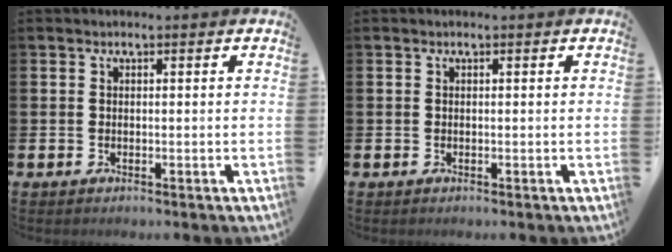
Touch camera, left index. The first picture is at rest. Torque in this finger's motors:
{"motor_torque": [0.00, 0.00, 0.00, 0.01]}